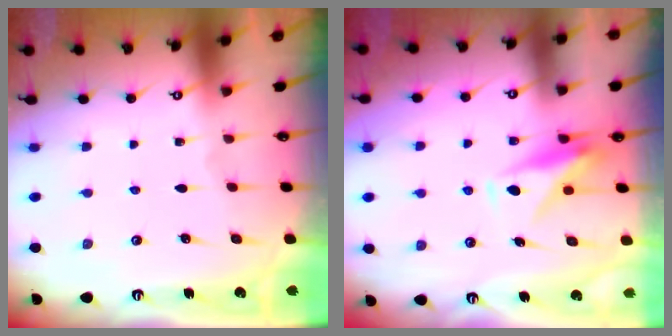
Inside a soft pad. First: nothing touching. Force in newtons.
{"total": 9.5, "press": 9.5, "slide": 0.3}